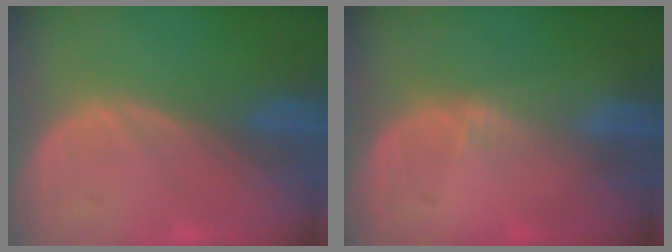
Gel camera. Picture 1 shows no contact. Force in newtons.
{"total": 0.8, "press": 0.8, "slide": 0.4}